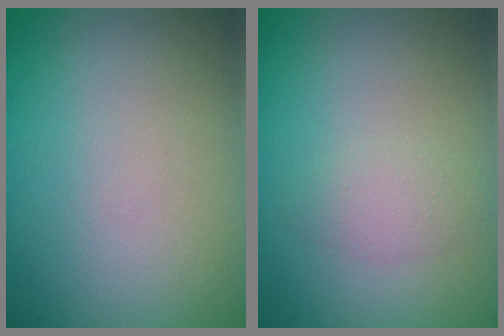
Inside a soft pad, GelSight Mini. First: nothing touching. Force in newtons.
{"total": 1.8, "press": 1.8, "slide": 0.0}